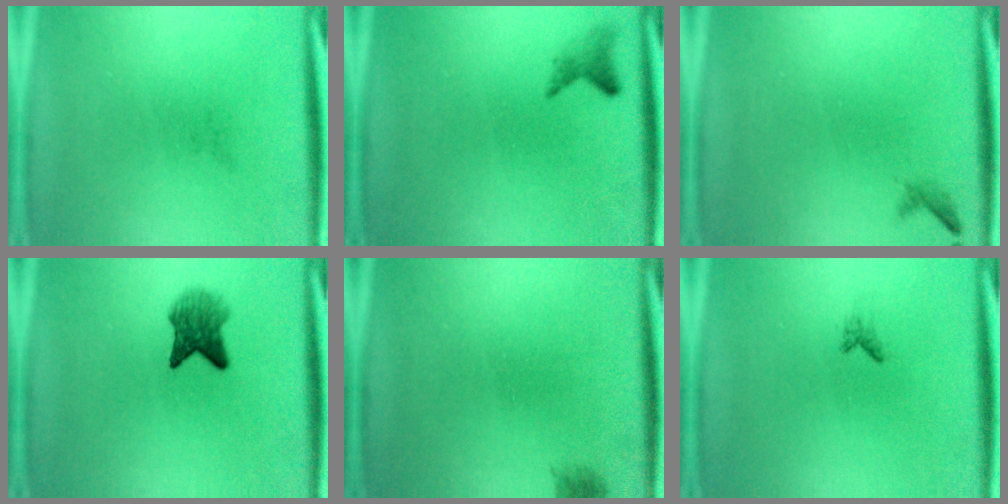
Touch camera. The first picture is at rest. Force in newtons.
{"total": 1.4}
{"total": 0.6}
{"total": 4.2}
{"total": 1.1}
{"total": 0.6}